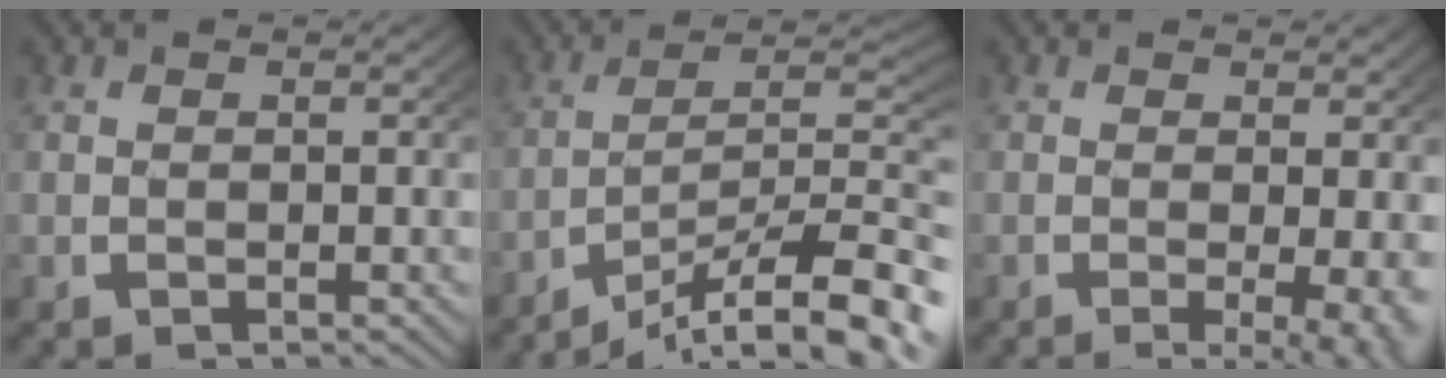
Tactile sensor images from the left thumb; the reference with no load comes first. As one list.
[{"total": 12.1, "force": [-5.3, 6.7, 8.5], "torque": [-0.130, -0.038, -0.067]}, {"total": 5.9, "force": [-2.5, 2.2, 4.8], "torque": [-0.070, -0.026, -0.027]}]